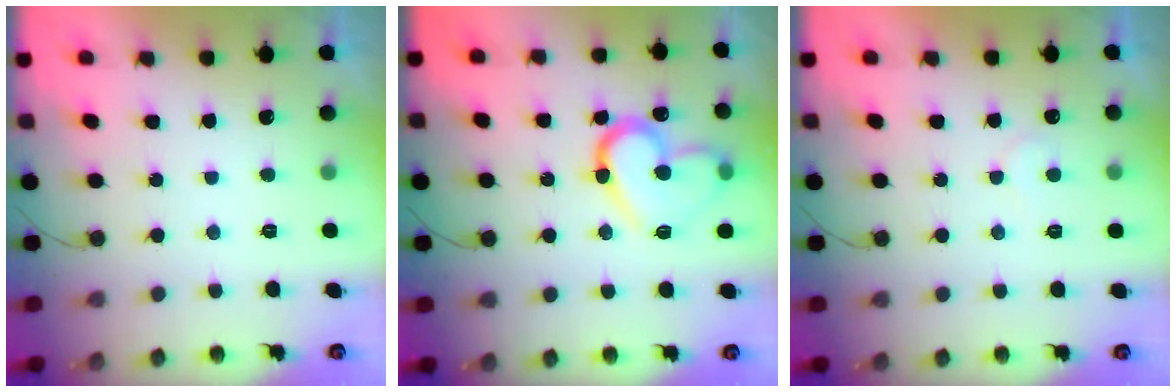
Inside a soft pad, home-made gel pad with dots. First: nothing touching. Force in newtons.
{"total": 15.8, "press": 15.7, "slide": 1.0}
{"total": 5.0, "press": 5.0, "slide": 0.4}